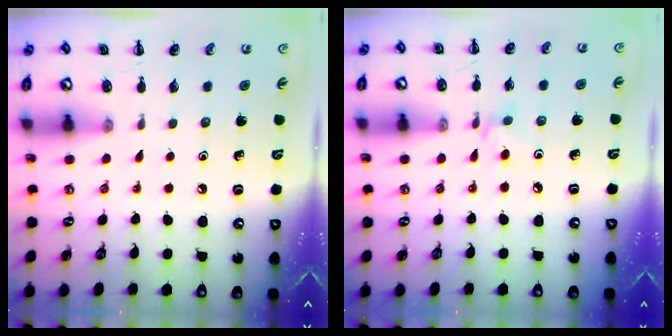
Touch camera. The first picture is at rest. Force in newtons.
{"total": 4.6, "press": 4.3, "slide": 1.8}